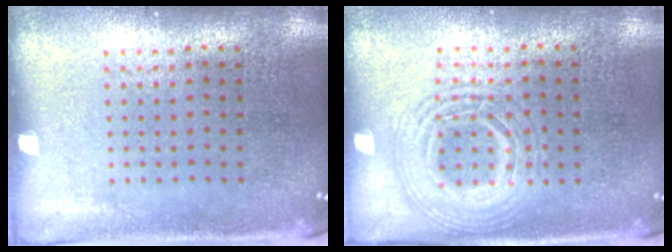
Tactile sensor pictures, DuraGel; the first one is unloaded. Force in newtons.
{"total": 2.3, "press": 2.3, "slide": 0.3}